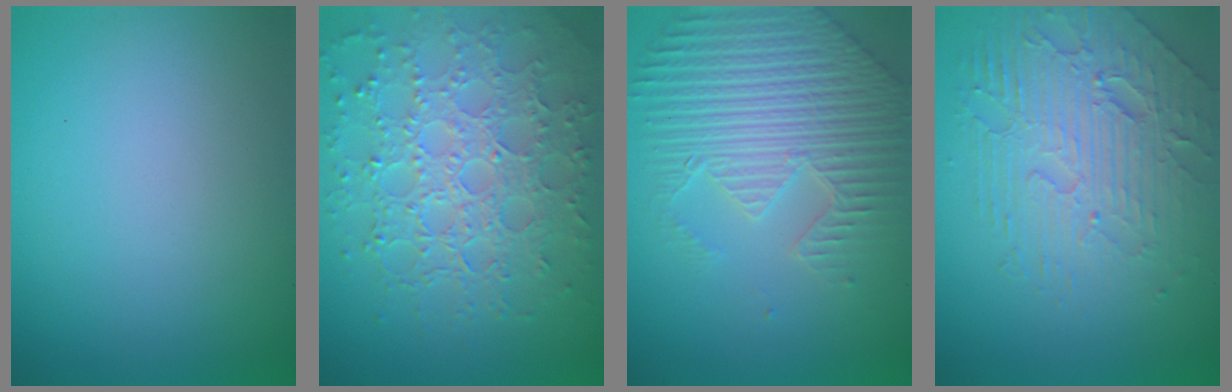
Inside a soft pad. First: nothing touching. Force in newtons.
{"total": 7.8, "press": 5.7, "slide": 5.4}
{"total": 6.9, "press": 5.4, "slide": 4.3}
{"total": 5.9, "press": 4.5, "slide": 3.8}